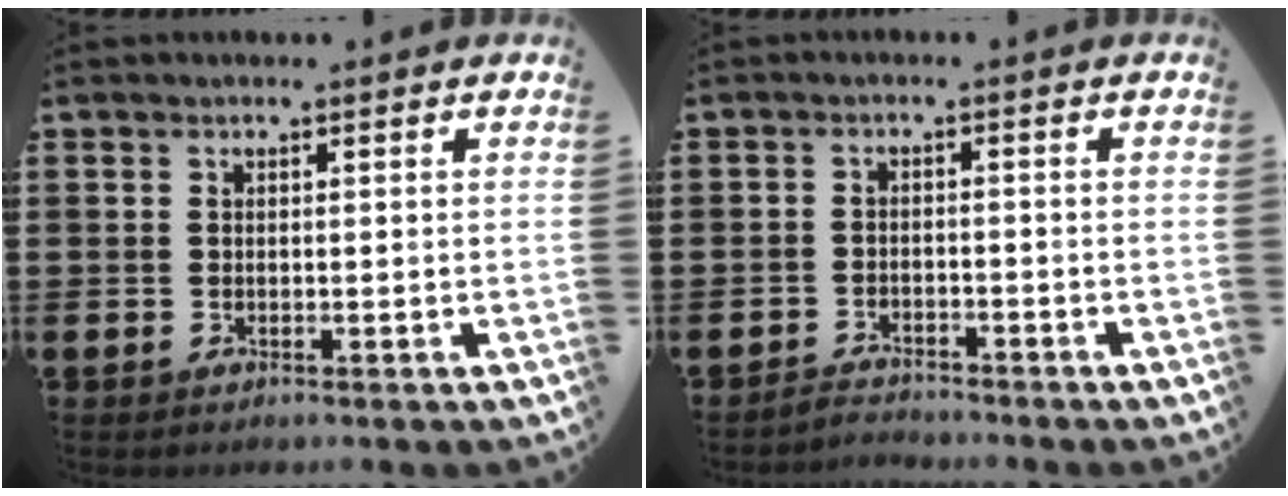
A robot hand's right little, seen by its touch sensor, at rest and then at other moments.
{"total": 2.0, "force": [-2.0, 0.0, -0.2], "torque": [-0.003, 0.004, -0.043]}